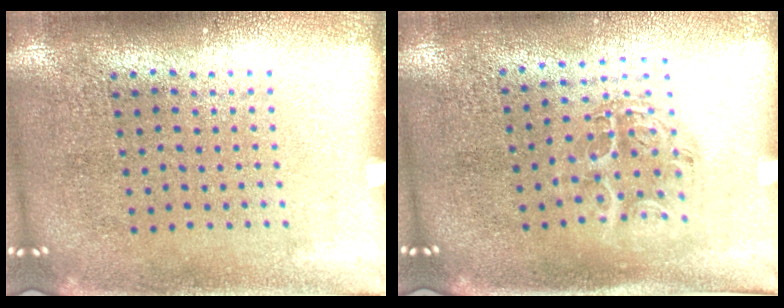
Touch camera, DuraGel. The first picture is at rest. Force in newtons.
{"total": 1.1, "press": 1.1, "slide": 0.2}